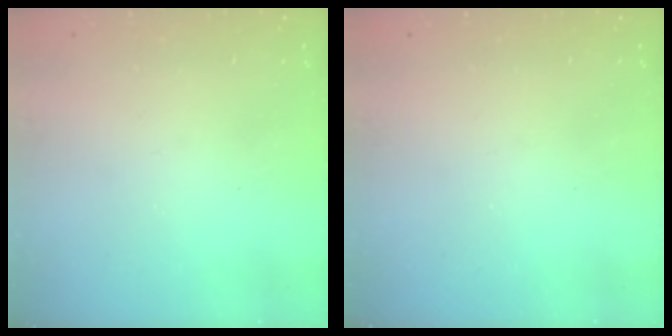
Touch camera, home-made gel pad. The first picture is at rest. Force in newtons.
{"total": 0.0}